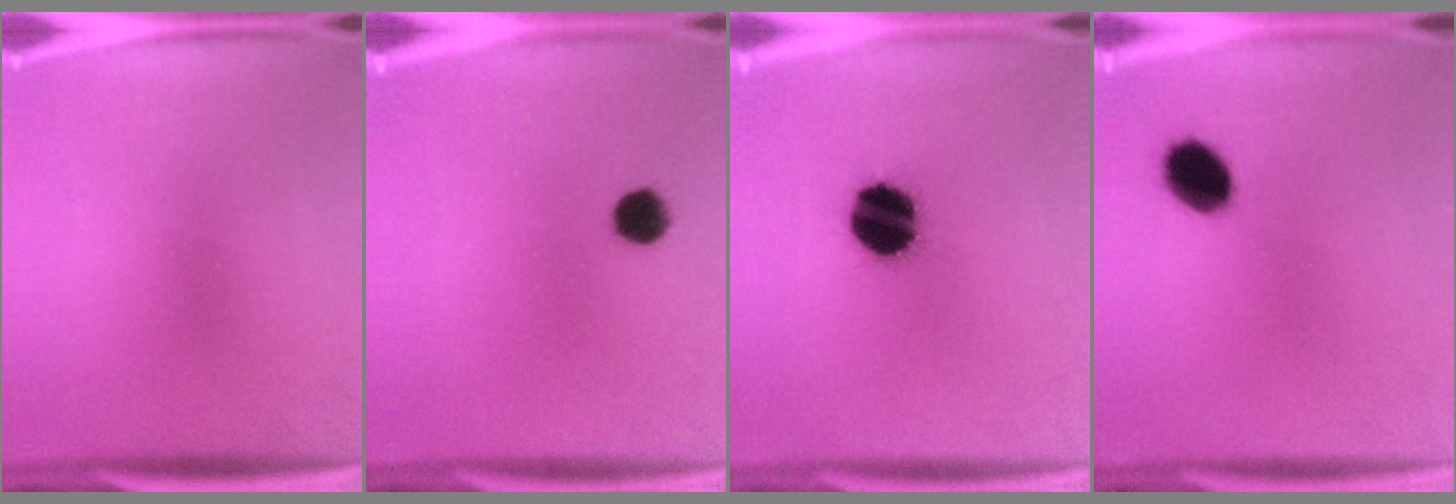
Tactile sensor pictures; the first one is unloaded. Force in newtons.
{"total": 5.1}
{"total": 16.6}
{"total": 8.8}